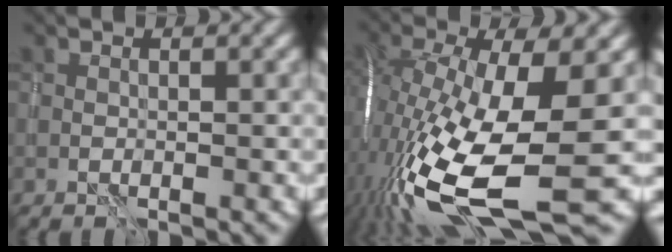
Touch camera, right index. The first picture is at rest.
{"total": 17.1, "force": [-4.2, 5.8, 15.5], "torque": [-0.316, -0.050, -0.066]}